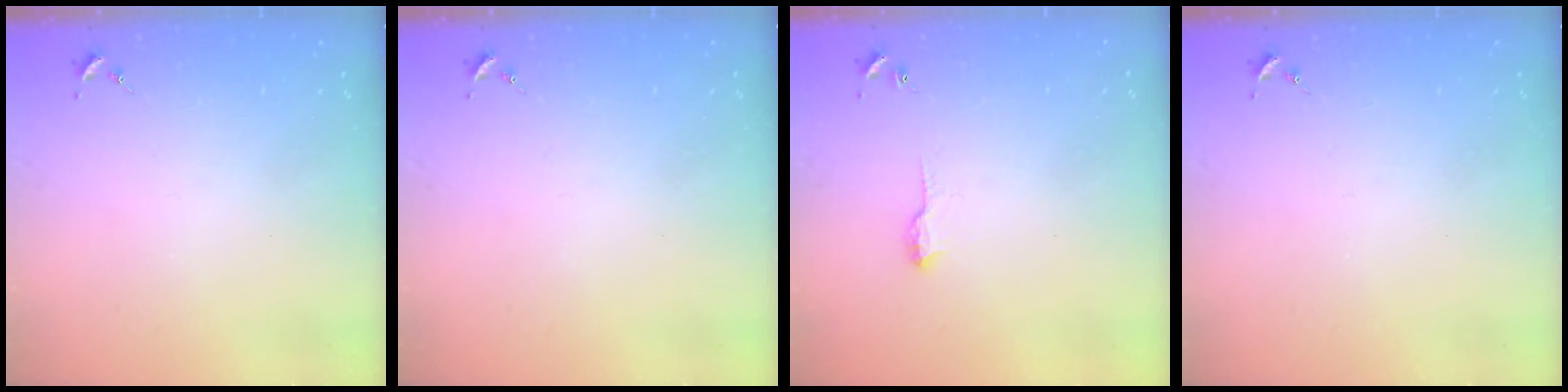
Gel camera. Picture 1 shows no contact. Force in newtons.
{"total": 0.0}
{"total": 5.9, "press": 5.8, "slide": 0.6}
{"total": 0.0}